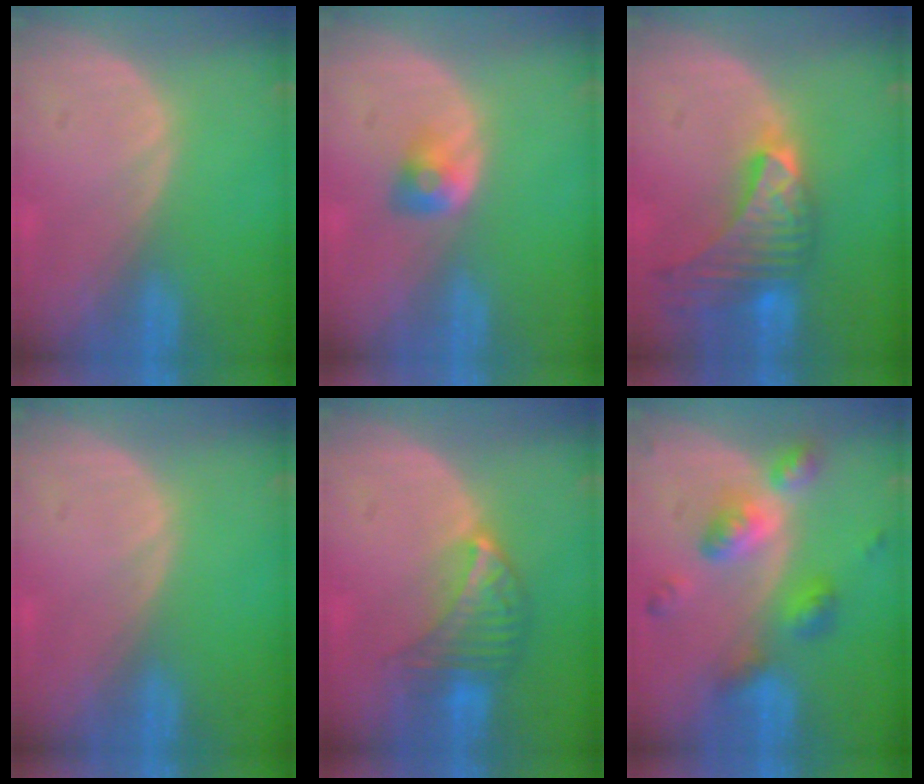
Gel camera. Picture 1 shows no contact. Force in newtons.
{"total": 2.7, "press": 2.4, "slide": 1.2}
{"total": 9.5, "press": 8.5, "slide": 4.3}
{"total": 0.0}
{"total": 6.9, "press": 6.2, "slide": 2.8}
{"total": 7.4, "press": 7.4, "slide": 0.6}